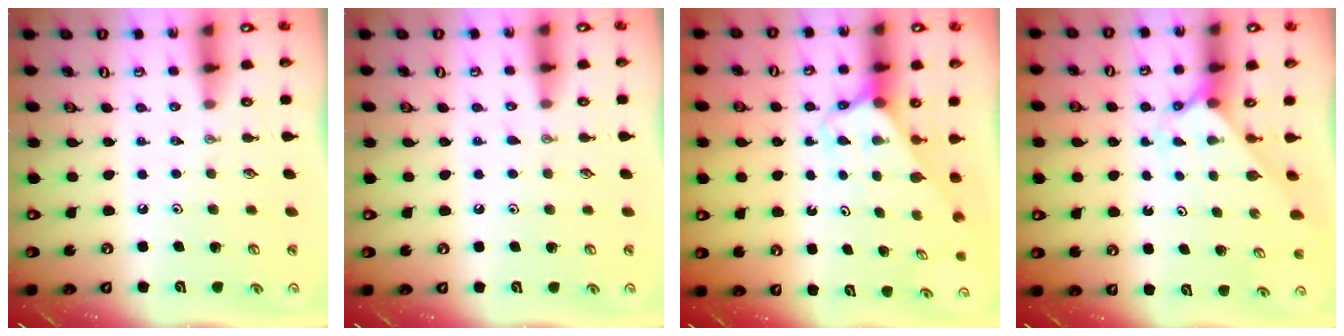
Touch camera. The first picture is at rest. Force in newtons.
{"total": 4.9, "press": 4.8, "slide": 0.6}
{"total": 2.7, "press": 2.7, "slide": 0.1}
{"total": 2.4, "press": 2.4, "slide": 0.3}